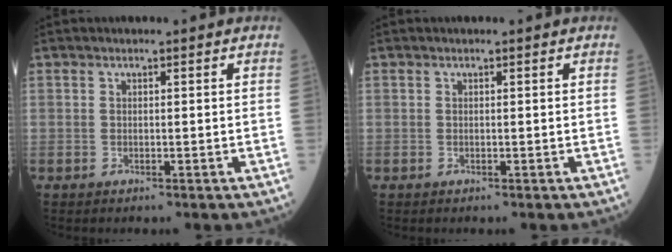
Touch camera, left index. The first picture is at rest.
{"total": 0.0}